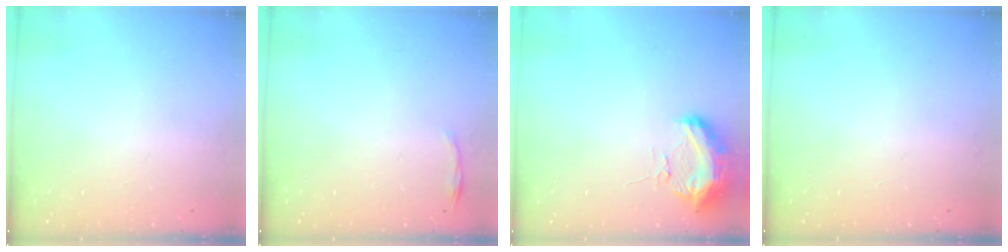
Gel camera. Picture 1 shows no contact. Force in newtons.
{"total": 3.6, "press": 3.5, "slide": 0.7}
{"total": 10.0, "press": 10.0, "slide": 0.8}
{"total": 0.0}